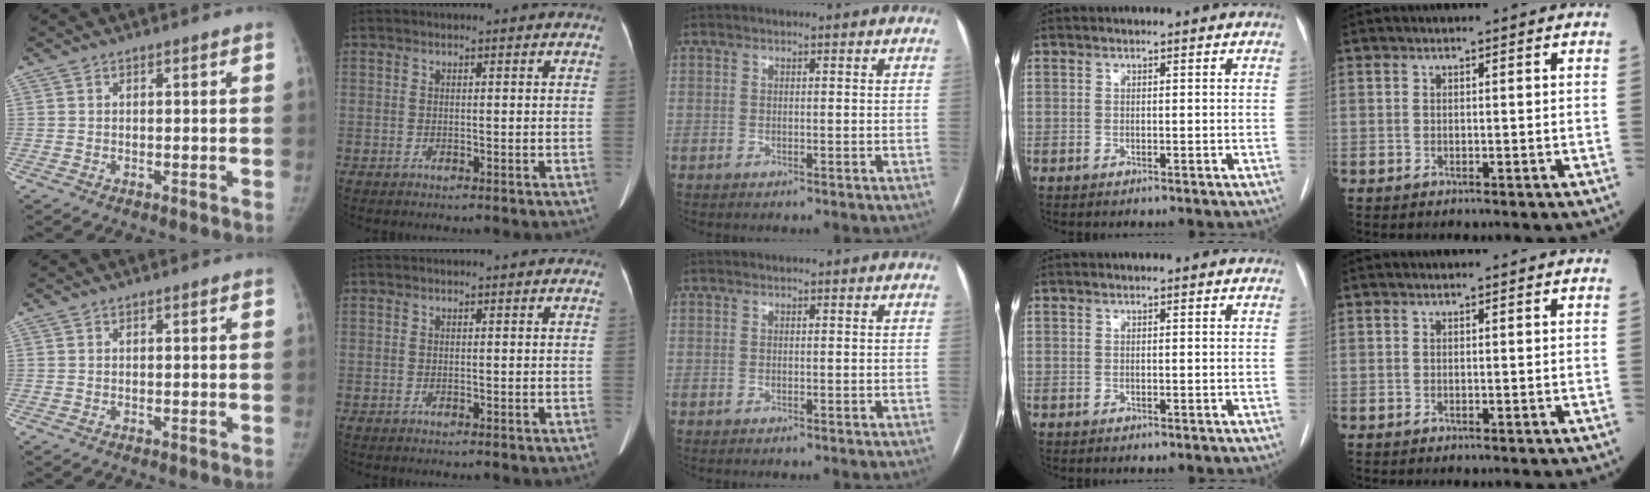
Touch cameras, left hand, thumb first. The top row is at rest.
{}